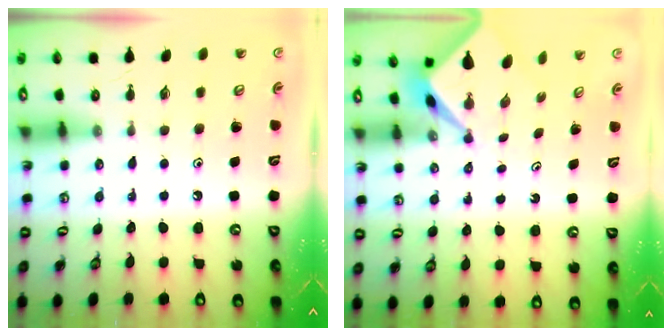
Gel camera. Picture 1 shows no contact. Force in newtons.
{"total": 2.3, "press": 2.3, "slide": 0.3}